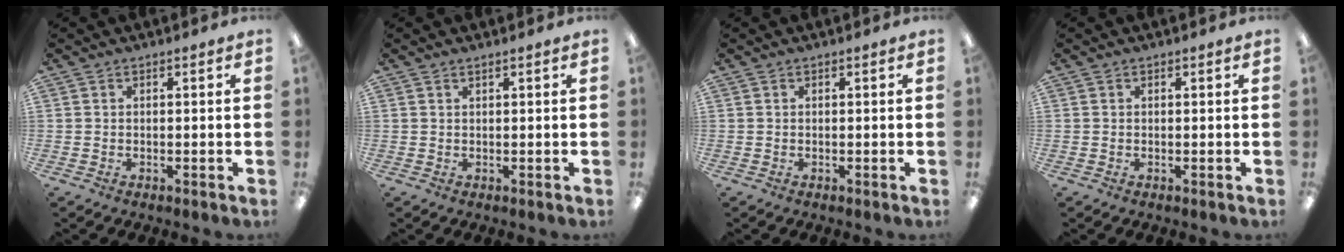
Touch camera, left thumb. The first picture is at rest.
{"total": 0.6, "force": [0.5, 0.1, 0.2], "torque": [-0.006, 0.001, 0.009]}
{"total": 0.0}
{"total": 0.0}